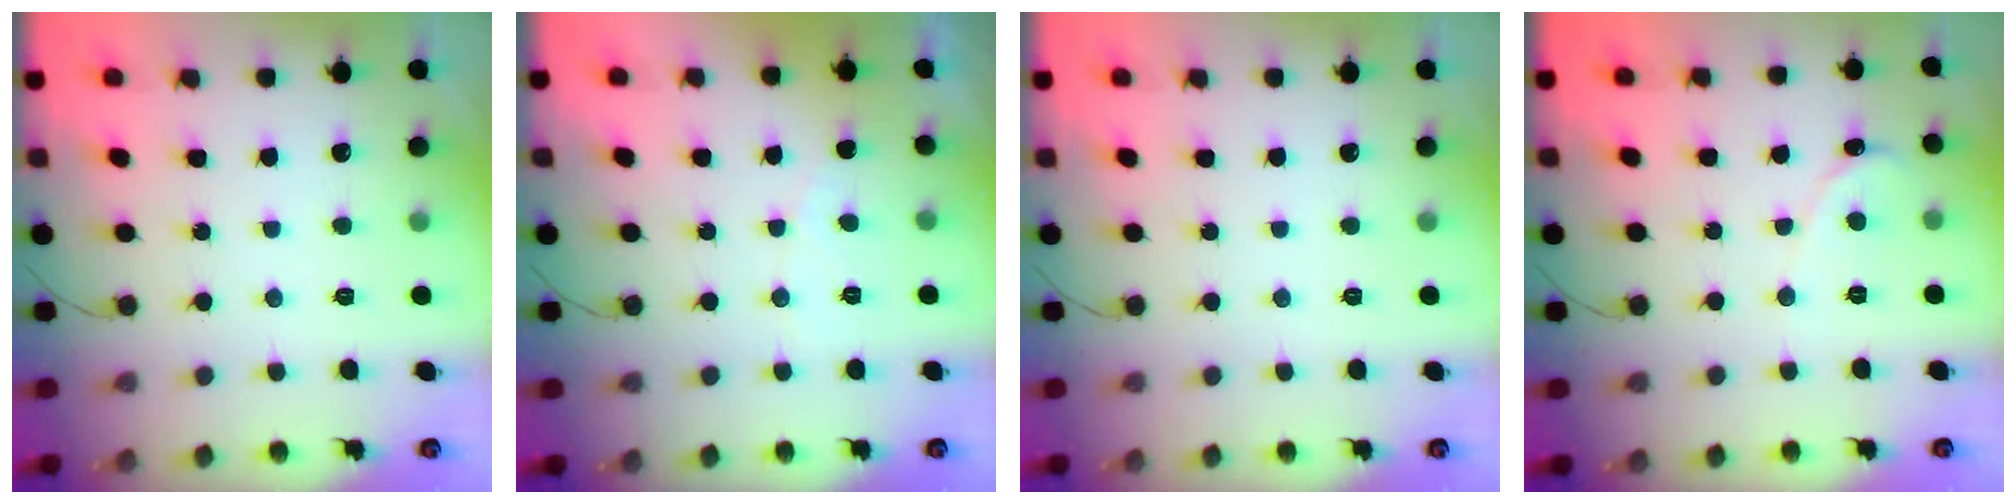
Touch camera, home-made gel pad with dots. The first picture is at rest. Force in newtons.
{"total": 2.2, "press": 2.2, "slide": 0.1}
{"total": 0.0}
{"total": 0.0}